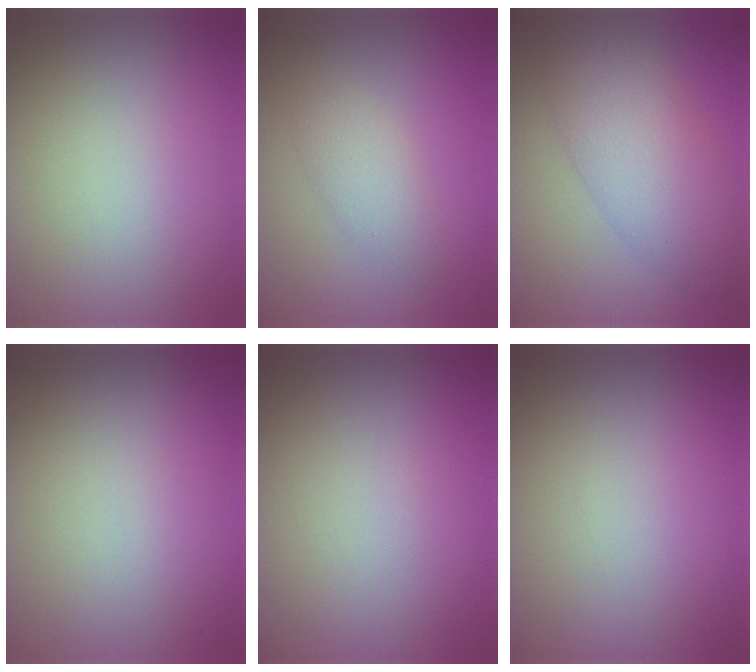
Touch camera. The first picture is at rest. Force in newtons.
{"total": 2.2, "press": 2.2, "slide": 0.1}
{"total": 6.4, "press": 6.4, "slide": 0.2}
{"total": 0.0}
{"total": 0.0}
{"total": 0.0}